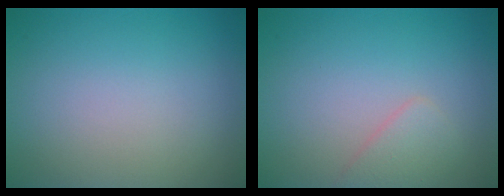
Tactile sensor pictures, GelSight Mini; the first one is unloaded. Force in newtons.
{"total": 1.6, "press": 1.6, "slide": 0.1}